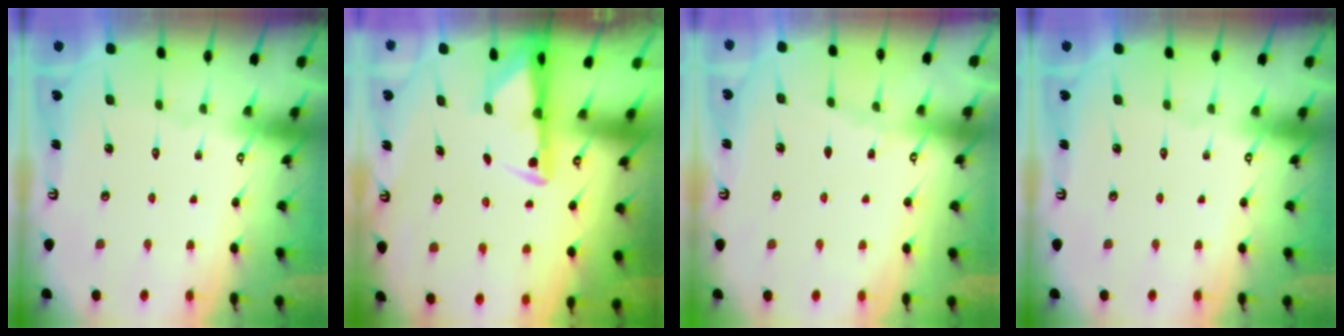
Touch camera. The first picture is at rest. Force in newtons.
{"total": 2.9, "press": 2.8, "slide": 0.7}
{"total": 2.8, "press": 2.8, "slide": 0.4}
{"total": 0.0}